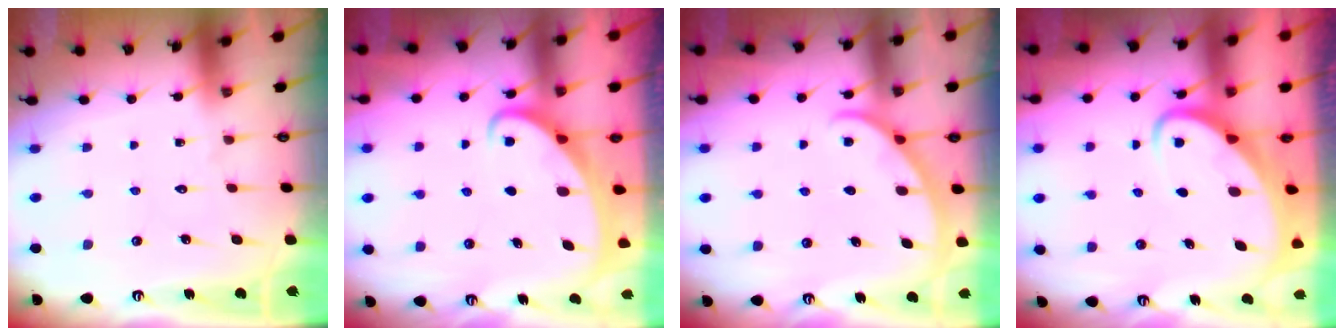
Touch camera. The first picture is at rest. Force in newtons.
{"total": 2.2, "press": 2.2, "slide": 0.3}
{"total": 1.9, "press": 1.9, "slide": 0.2}
{"total": 3.5, "press": 3.5, "slide": 0.5}